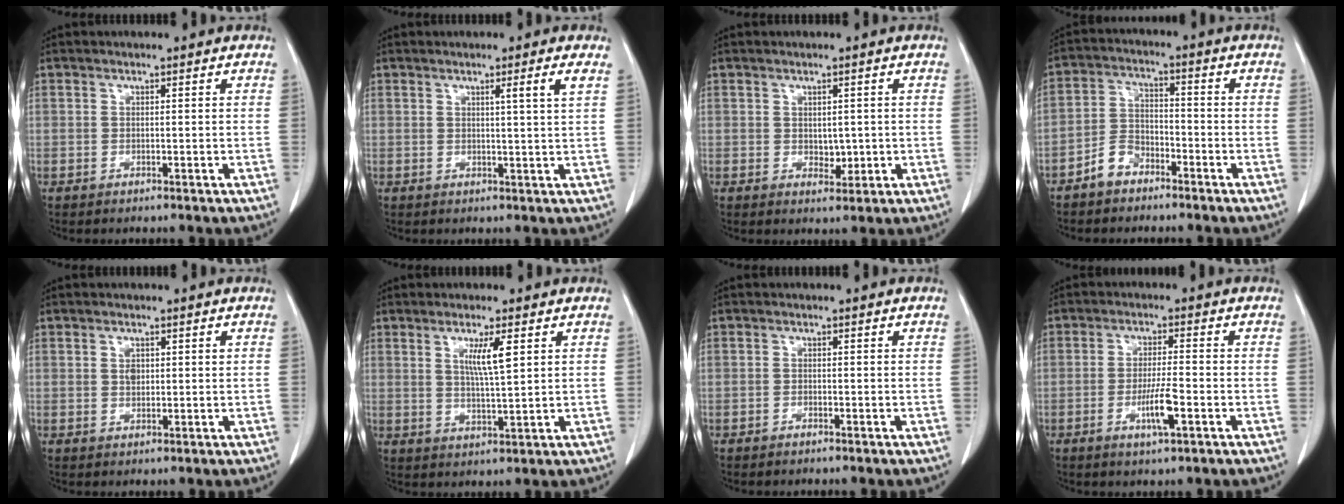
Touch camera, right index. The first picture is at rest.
{"total": 2.7, "force": [1.2, -0.9, 2.2], "torque": [-0.036, -0.007, 0.021]}
{"total": 2.4, "force": [0.1, 1.6, 1.7], "torque": [-0.024, -0.004, 0.009]}
{"total": 5.1, "force": [-3.5, 3.2, 1.8], "torque": [-0.037, 0.014, -0.069]}
{"total": 1.9, "force": [0.6, 1.1, 1.4], "torque": [-0.028, 0.002, 0.013]}
{"total": 5.3, "force": [2.0, 0.2, 4.9], "torque": [-0.089, -0.007, 0.036]}
{"total": 0.5, "force": [-0.5, 0.1, 0.1], "torque": [-0.003, 0.000, -0.010]}
{"total": 5.2, "force": [-2.0, 0.3, 4.8], "torque": [-0.092, -0.007, -0.035]}